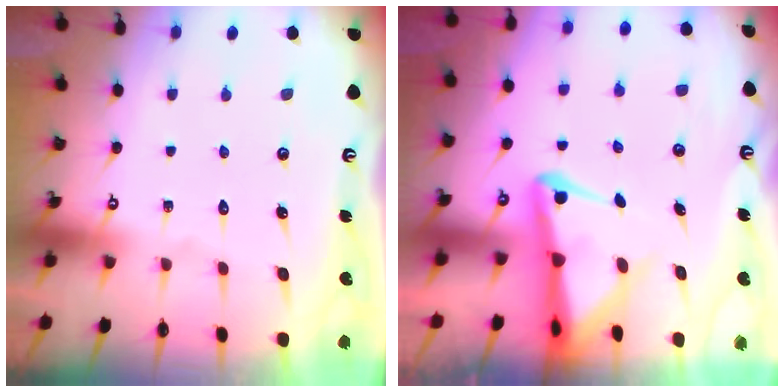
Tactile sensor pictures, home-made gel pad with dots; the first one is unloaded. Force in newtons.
{"total": 4.8, "press": 4.6, "slide": 1.2}